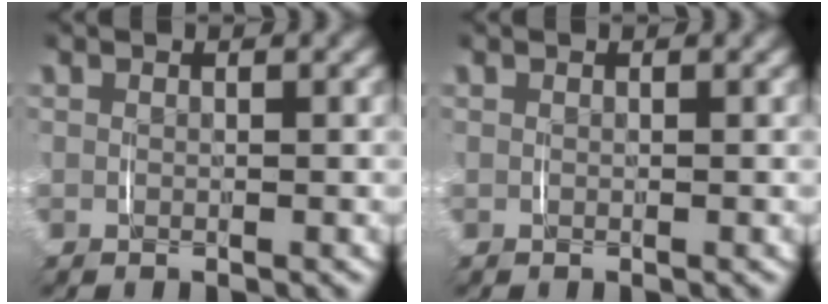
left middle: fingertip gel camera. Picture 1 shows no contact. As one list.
[{"total": 0.0}]